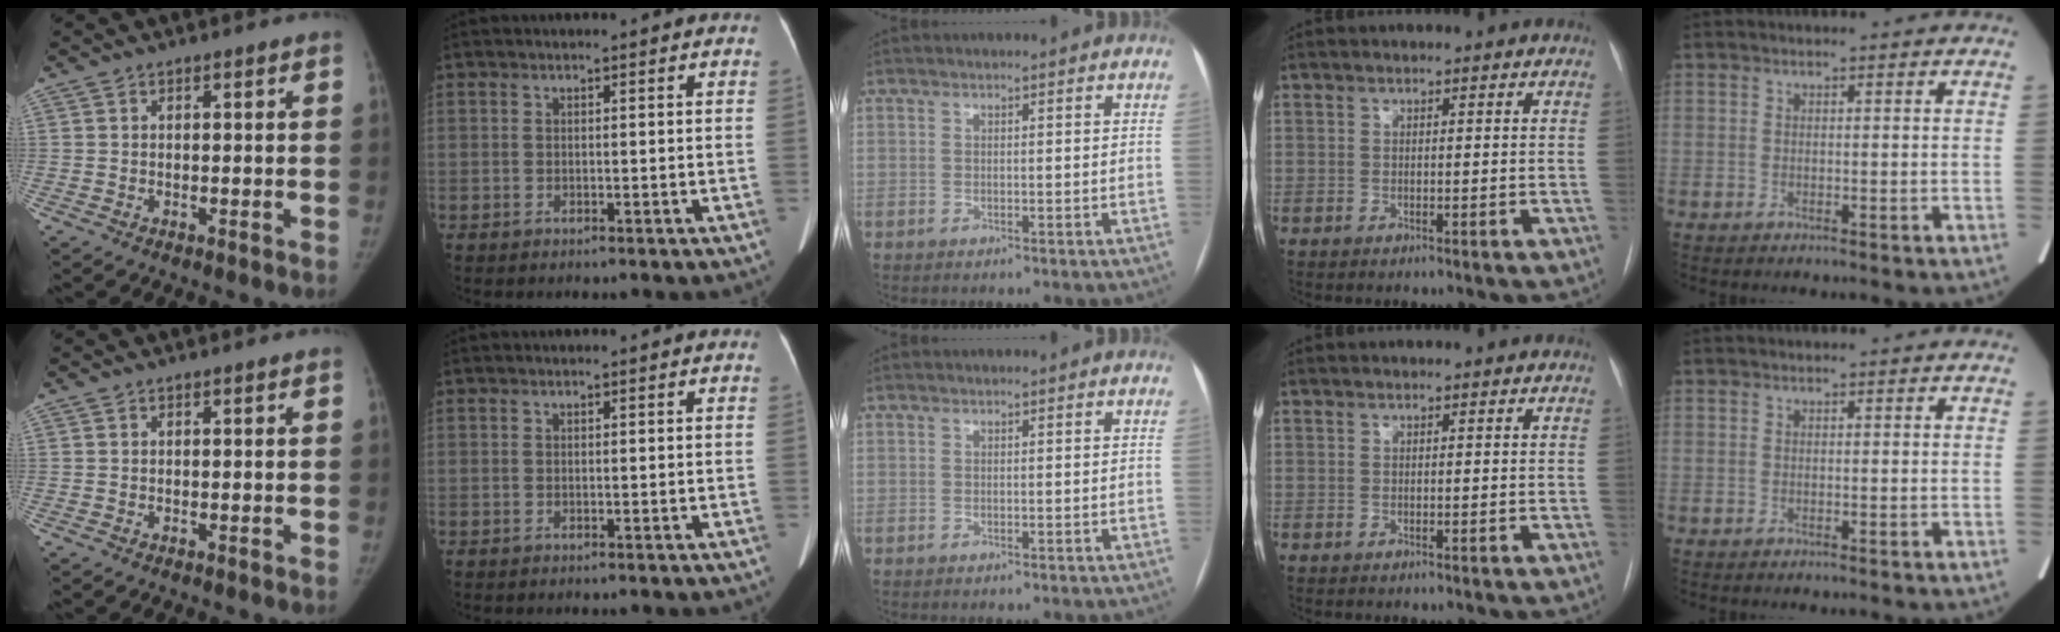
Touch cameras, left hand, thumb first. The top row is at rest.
{}